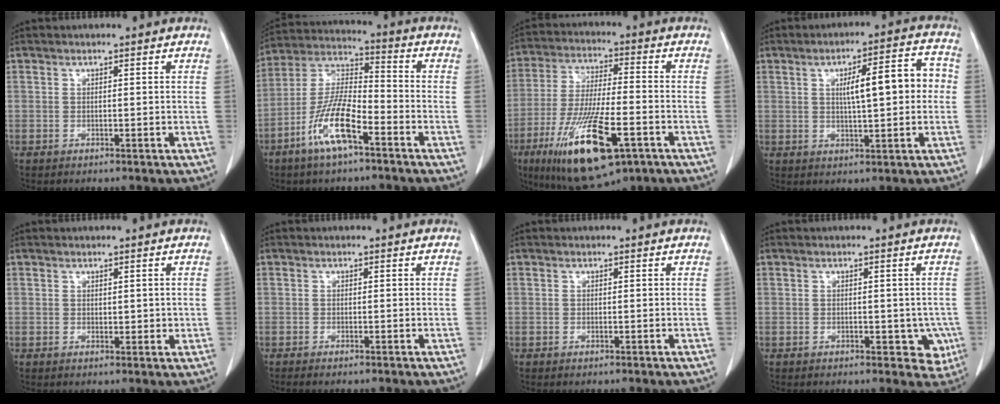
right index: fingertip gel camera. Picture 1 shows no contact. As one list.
[{"total": 11.7, "force": [-5.8, 2.8, 9.7], "torque": [-0.199, 0.000, -0.111]}, {"total": 17.9, "force": [-8.3, 4.2, 15.3], "torque": [-0.307, -0.034, -0.134]}, {"total": 9.5, "force": [0.9, 2.2, 9.2], "torque": [-0.133, 0.030, 0.016]}, {"total": 1.6, "force": [0.4, 1.1, 1.1], "torque": [-0.010, -0.002, 0.009]}, {"total": 1.3, "force": [-1.1, 0.0, 0.7], "torque": [-0.012, -0.002, -0.015]}, {"total": 0.0}, {"total": 4.9, "force": [-1.4, 3.1, 3.5], "torque": [-0.015, 0.003, -0.010]}]